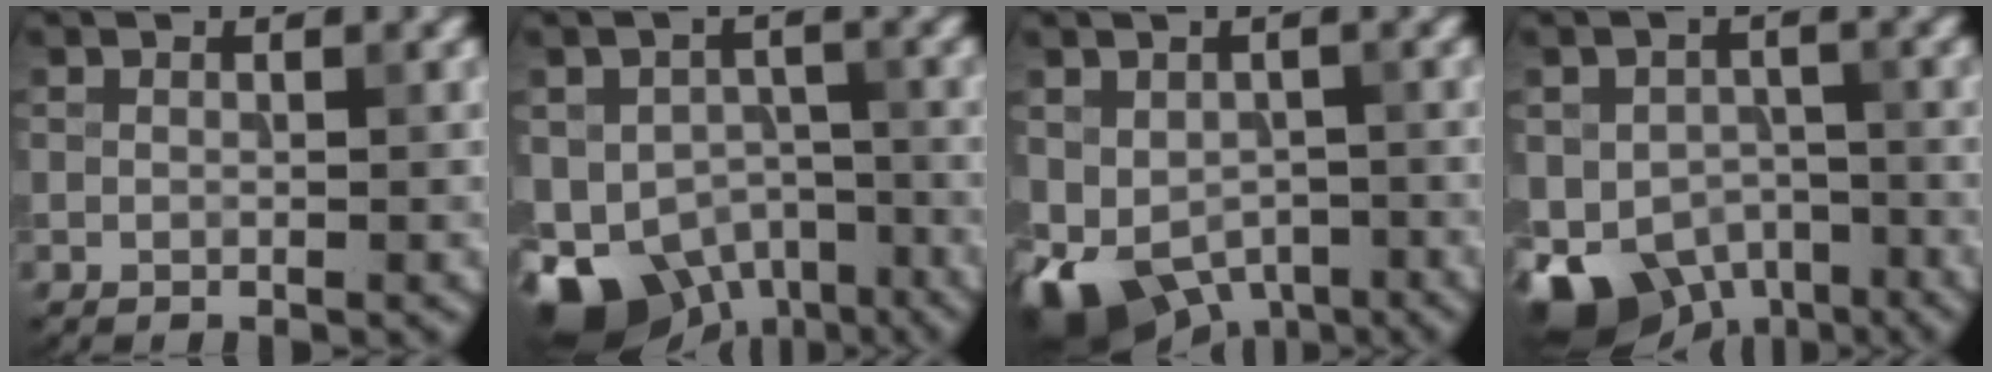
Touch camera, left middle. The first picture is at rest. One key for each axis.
{"total": 10.4, "fx": -6.3, "fy": 6.3, "fz": 5.3, "tx": -0.090, "ty": -0.025, "tz": -0.101}
{"total": 8.5, "fx": -3.5, "fy": 5.9, "fz": 5.1, "tx": -0.089, "ty": -0.030, "tz": -0.047}
{"total": 7.8, "fx": -4.0, "fy": 5.4, "fz": 4.0, "tx": -0.067, "ty": -0.023, "tz": -0.068}